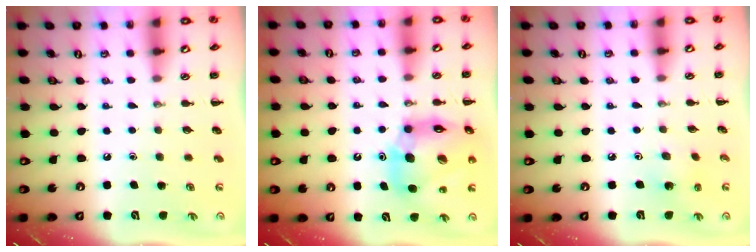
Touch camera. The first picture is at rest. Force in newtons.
{"total": 16.4, "press": 15.7, "slide": 4.8}
{"total": 2.1, "press": 2.0, "slide": 0.5}